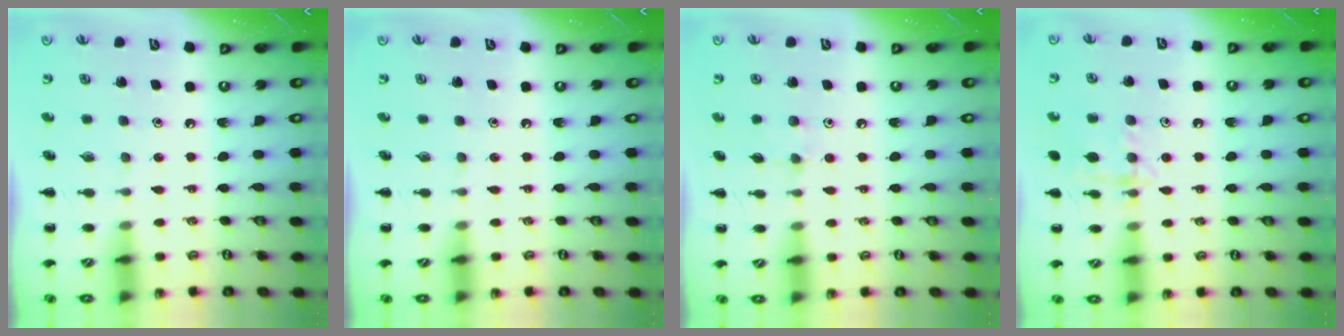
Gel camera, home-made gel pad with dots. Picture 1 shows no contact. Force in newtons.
{"total": 0.0}
{"total": 5.9, "press": 5.6, "slide": 1.9}
{"total": 10.2, "press": 10.2, "slide": 0.6}